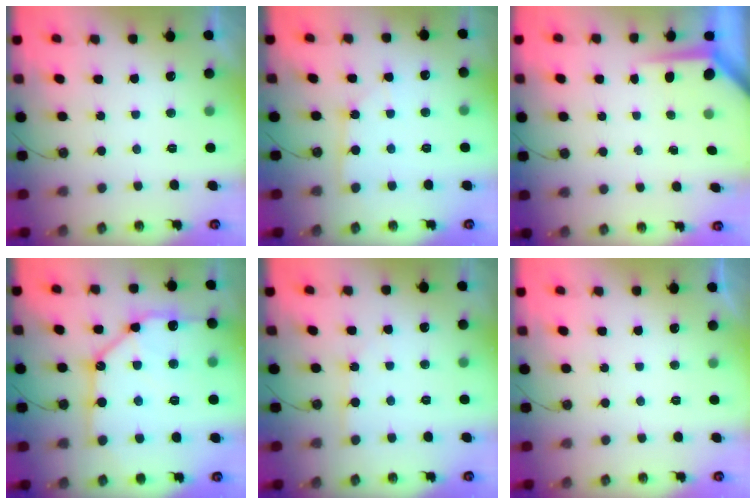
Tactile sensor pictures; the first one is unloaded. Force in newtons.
{"total": 2.7, "press": 2.7, "slide": 0.4}
{"total": 4.0, "press": 3.9, "slide": 0.3}
{"total": 22.0, "press": 21.8, "slide": 2.8}
{"total": 3.7, "press": 3.6, "slide": 0.5}
{"total": 0.0}